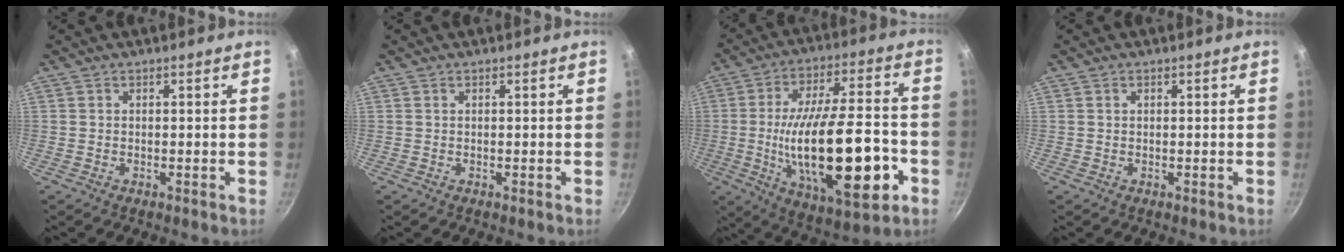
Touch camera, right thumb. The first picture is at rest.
{"total": 0.0}
{"total": 26.3, "force": [-6.0, 9.9, 23.6], "torque": [-0.369, 0.019, -0.081]}
{"total": 0.5, "force": [0.2, 0.4, 0.3], "torque": [-0.004, 0.002, 0.003]}